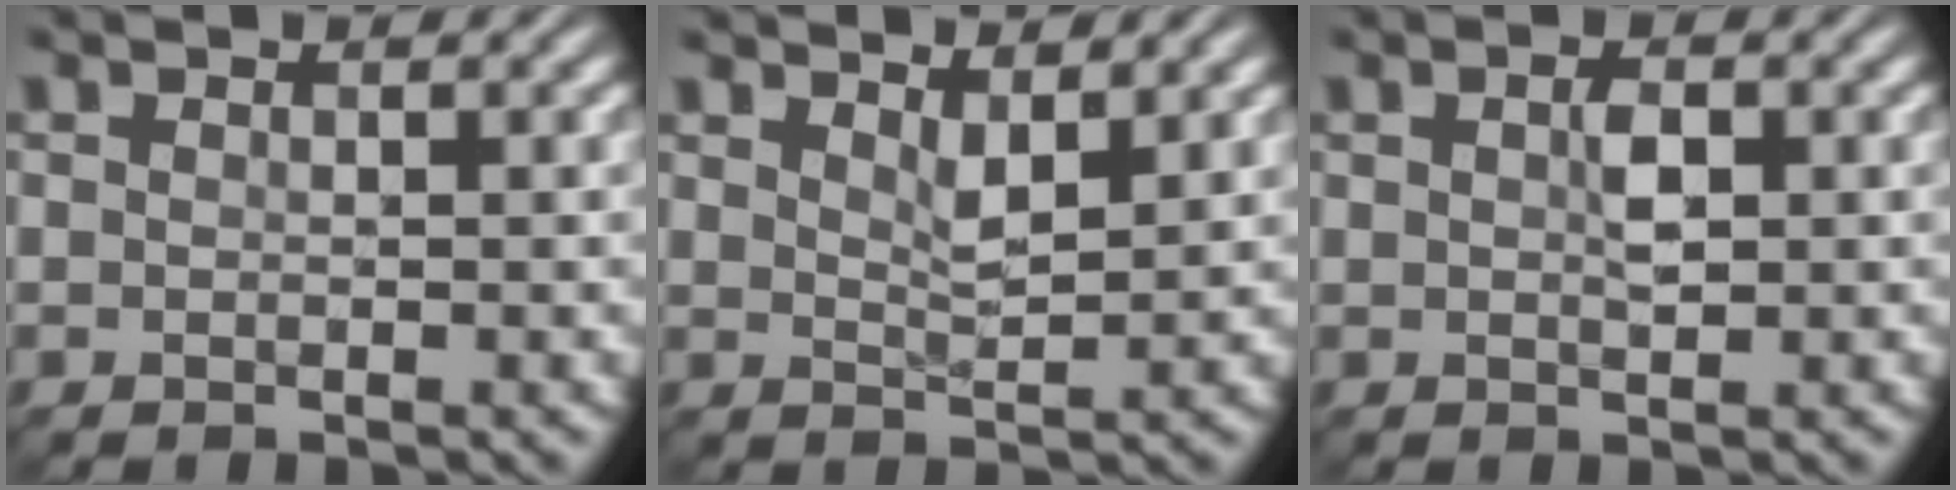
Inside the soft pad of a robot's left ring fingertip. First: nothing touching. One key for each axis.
{"total": 1.8, "fx": 1.5, "fy": 0.1, "fz": 0.8, "tx": -0.018, "ty": -0.001, "tz": 0.029}
{"total": 1.3, "fx": 0.3, "fy": 0.5, "fz": 1.2, "tx": -0.023, "ty": 0.005, "tz": 0.005}